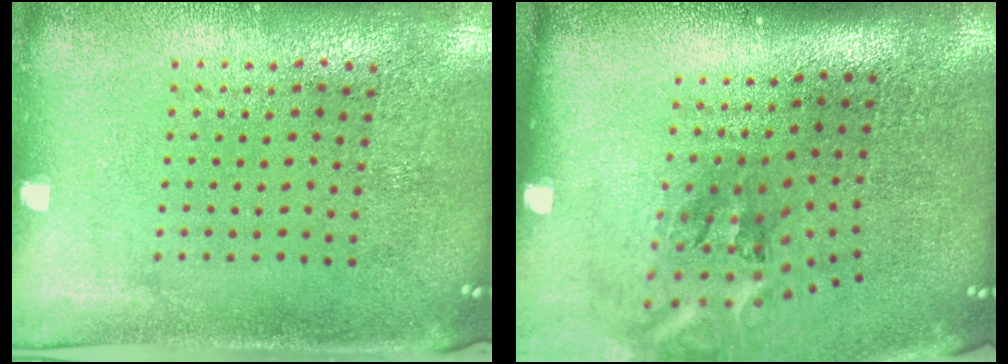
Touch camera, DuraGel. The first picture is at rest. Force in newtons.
{"total": 2.2, "press": 1.3, "slide": 1.8}